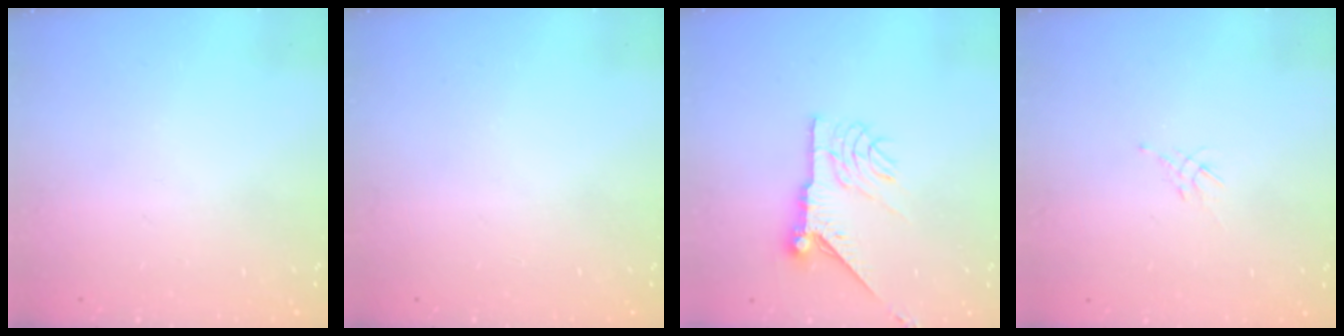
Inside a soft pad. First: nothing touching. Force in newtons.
{"total": 0.0}
{"total": 10.2, "press": 10.2, "slide": 0.5}
{"total": 2.1, "press": 2.0, "slide": 0.5}